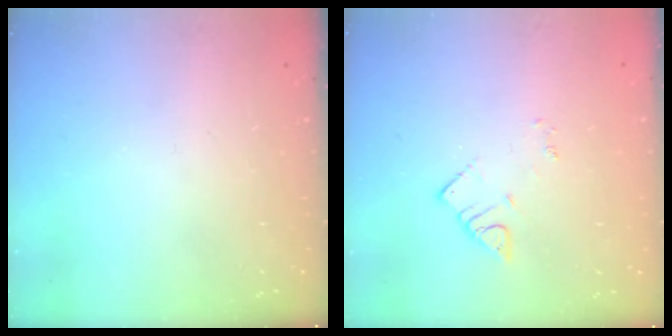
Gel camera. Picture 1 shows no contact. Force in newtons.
{"total": 2.5, "press": 2.5, "slide": 0.3}